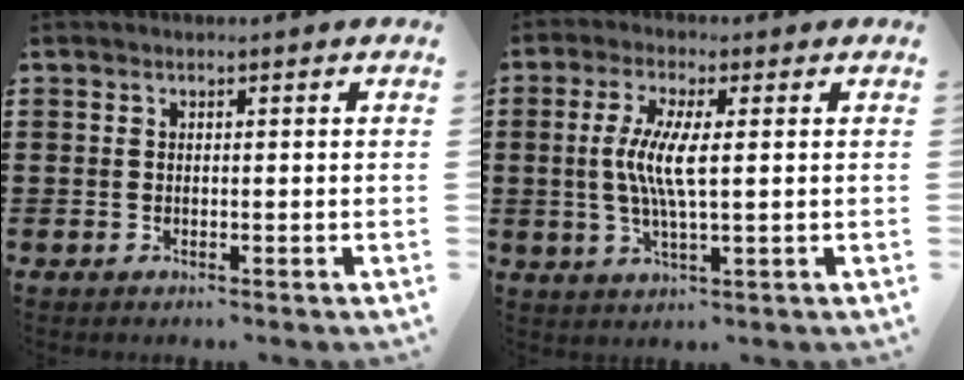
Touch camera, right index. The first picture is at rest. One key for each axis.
{"total": 6.4, "fx": 0.3, "fy": 1.0, "fz": 6.3, "tx": -0.129, "ty": -0.008, "tz": -0.002}